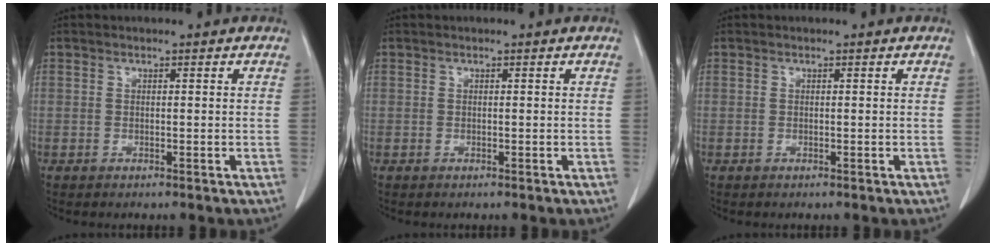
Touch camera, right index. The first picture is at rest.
{"total": 0.0}
{"total": 0.0}